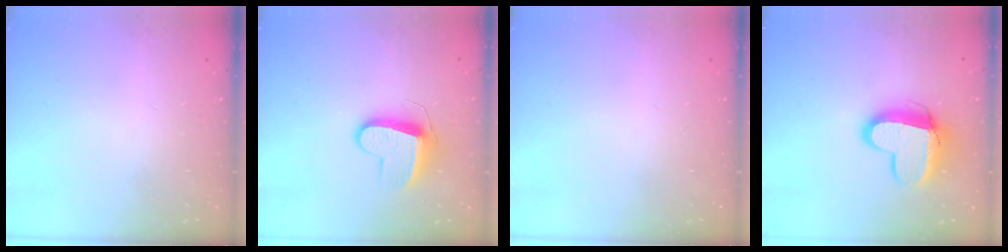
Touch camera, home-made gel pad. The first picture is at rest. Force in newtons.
{"total": 9.4, "press": 9.4, "slide": 0.2}
{"total": 0.0}
{"total": 12.9, "press": 12.8, "slide": 1.4}